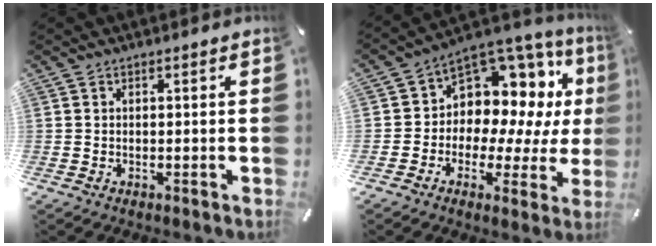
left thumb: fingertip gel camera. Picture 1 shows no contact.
{"total": 8.4, "force": [3.8, 6.8, 3.1], "torque": [-0.053, -0.066, 0.073]}